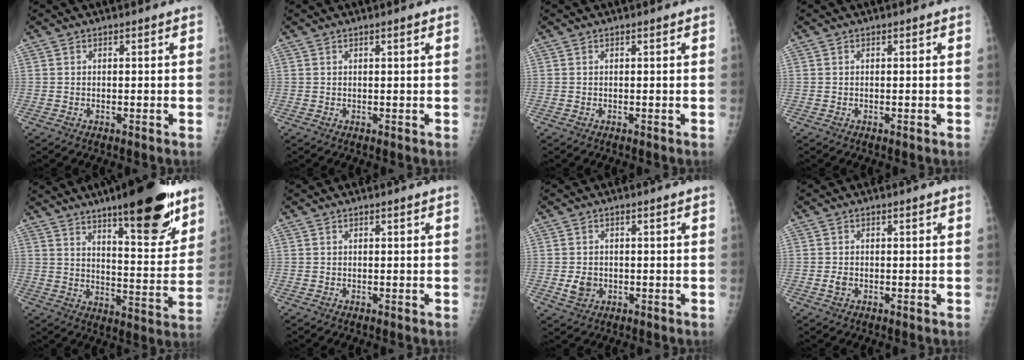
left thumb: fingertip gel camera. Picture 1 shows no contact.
{"total": 0.8, "force": [0.5, 0.0, 0.6], "torque": [-0.010, 0.000, 0.007]}
{"total": 0.0}
{"total": 0.0}
{"total": 20.2, "force": [13.1, 5.2, 14.4], "torque": [-0.173, -0.073, 0.195]}
{"total": 0.0}
{"total": 3.1, "force": [-0.5, 2.5, 1.7], "torque": [-0.024, 0.000, -0.004]}
{"total": 1.3, "force": [-0.3, 0.8, 0.9], "torque": [-0.017, -0.001, -0.004]}